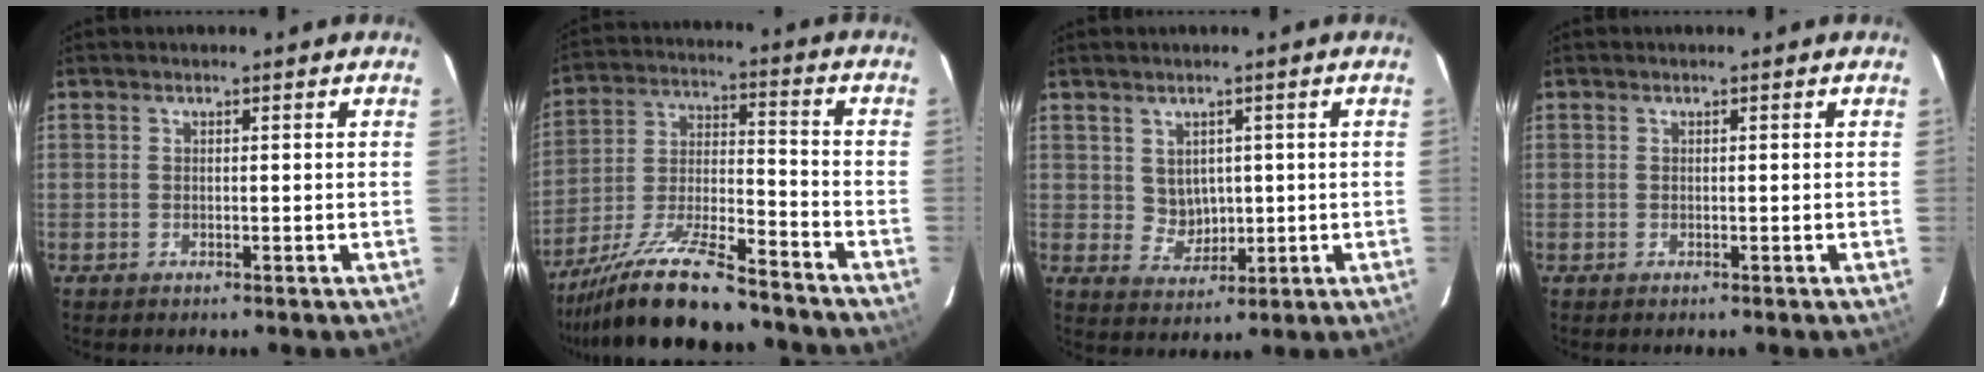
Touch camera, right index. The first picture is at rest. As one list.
[{"total": 17.4, "force": [-14.3, 3.2, 9.3], "torque": [-0.192, -0.021, -0.245]}, {"total": 4.0, "force": [1.1, 3.7, 1.3], "torque": [-0.023, 0.005, 0.032]}, {"total": 0.0}]